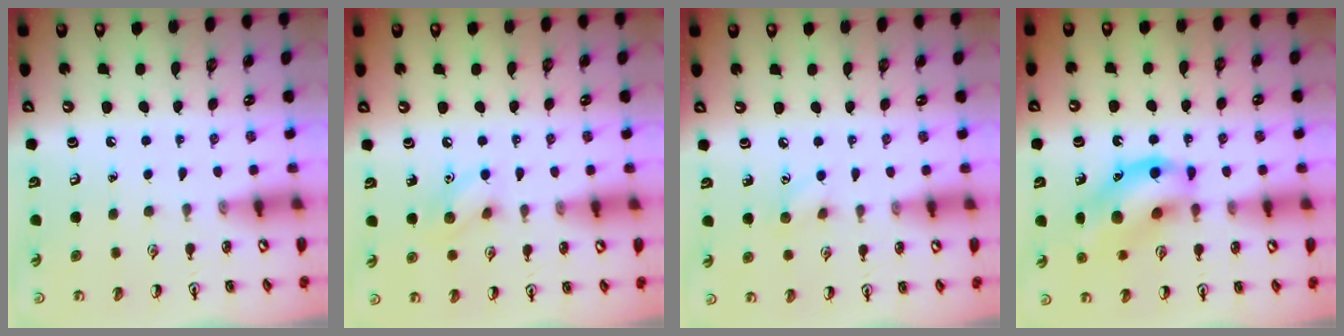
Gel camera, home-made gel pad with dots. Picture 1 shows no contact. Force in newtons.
{"total": 7.2, "press": 7.2, "slide": 0.6}
{"total": 5.8, "press": 5.6, "slide": 1.5}
{"total": 14.7, "press": 14.6, "slide": 2.0}